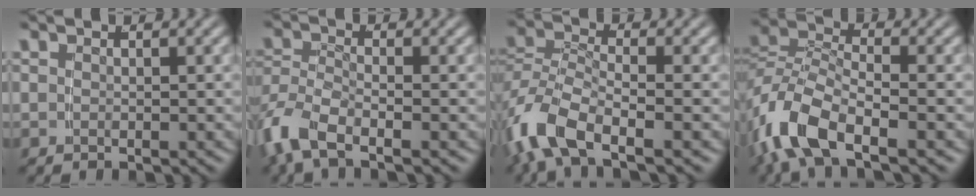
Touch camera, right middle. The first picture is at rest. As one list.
[{"total": 3.9, "force": [-2.6, 1.6, 2.5], "torque": [-0.077, -0.020, -0.039]}, {"total": 5.1, "force": [-2.9, 2.2, 3.6], "torque": [-0.096, -0.019, -0.043]}, {"total": 6.0, "force": [-2.7, 3.0, 4.4], "torque": [-0.112, -0.026, -0.038]}]